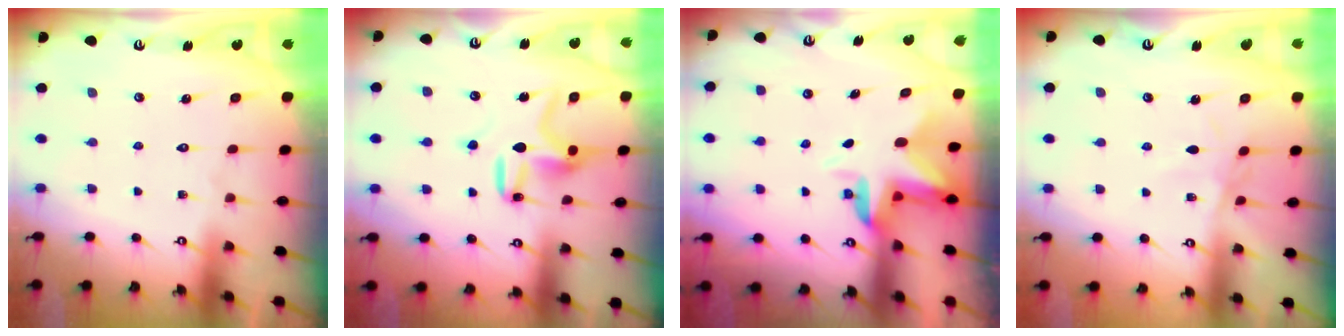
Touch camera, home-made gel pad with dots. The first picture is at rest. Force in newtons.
{"total": 10.2, "press": 10.2, "slide": 0.5}
{"total": 3.4, "press": 3.3, "slide": 0.7}
{"total": 2.6, "press": 2.6, "slide": 0.1}